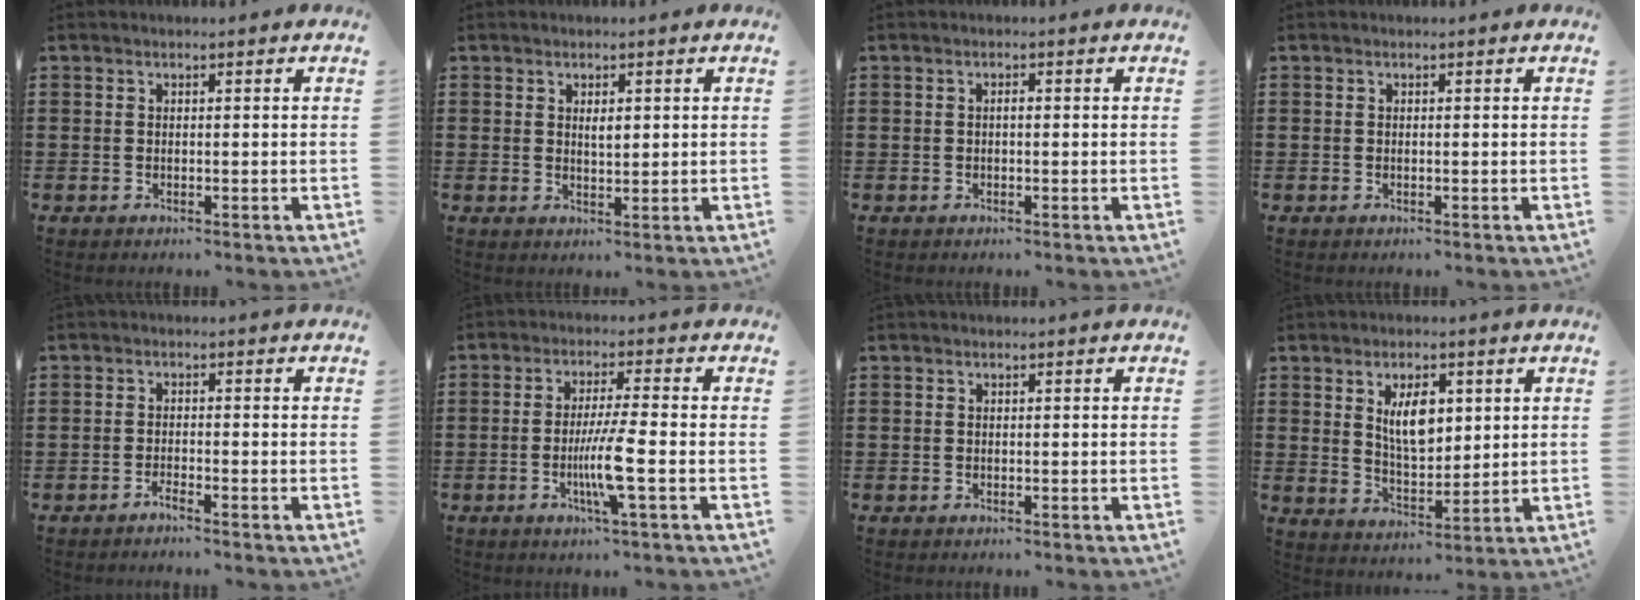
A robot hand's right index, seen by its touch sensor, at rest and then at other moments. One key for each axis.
{"total": 1.8, "fx": 0.5, "fy": 0.7, "fz": 1.6, "tx": -0.024, "ty": 0.001, "tz": 0.006}
{"total": 0.8, "fx": -0.1, "fy": 0.2, "fz": 0.8, "tx": -0.016, "ty": -0.002, "tz": -0.001}
{"total": 0.0}
{"total": 1.4, "fx": -1.3, "fy": -0.2, "fz": 0.4, "tx": -0.009, "ty": -0.001, "tz": -0.025}
{"total": 6.7, "fx": -1.9, "fy": -0.3, "fz": 6.4, "tx": -0.129, "ty": -0.021, "tz": -0.040}
{"total": 0.0}
{"total": 6.9, "fx": 2.3, "fy": 3.3, "fz": 5.6, "tx": -0.104, "ty": 0.003, "tz": 0.035}